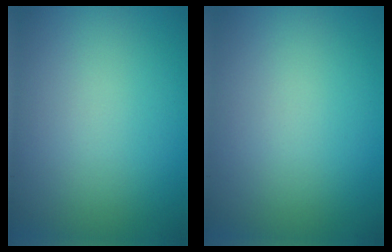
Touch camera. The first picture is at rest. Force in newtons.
{"total": 0.0}